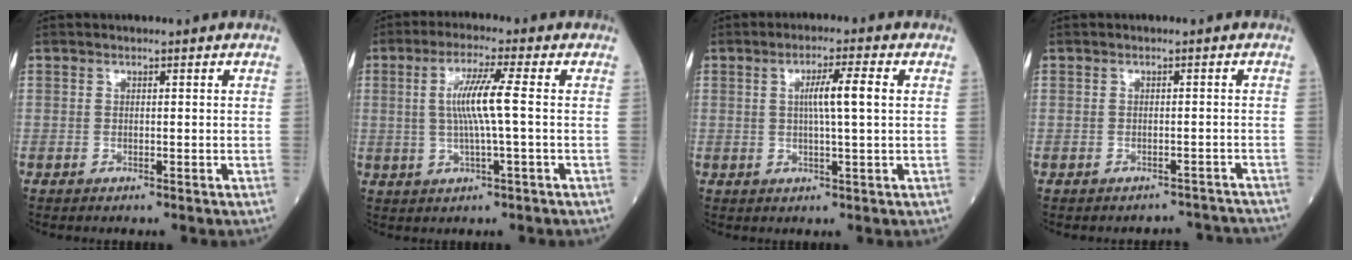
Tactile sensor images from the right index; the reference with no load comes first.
{"total": 6.8, "force": [0.5, -0.5, 6.8], "torque": [-0.137, 0.002, 0.010]}
{"total": 5.3, "force": [0.9, -0.3, 5.2], "torque": [-0.094, 0.003, 0.016]}
{"total": 4.6, "force": [-4.4, 1.3, -0.7], "torque": [0.014, 0.013, -0.043]}